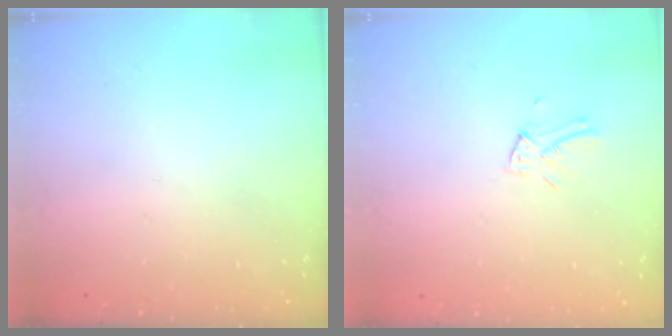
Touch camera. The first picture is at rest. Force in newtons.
{"total": 3.4, "press": 3.4, "slide": 0.3}